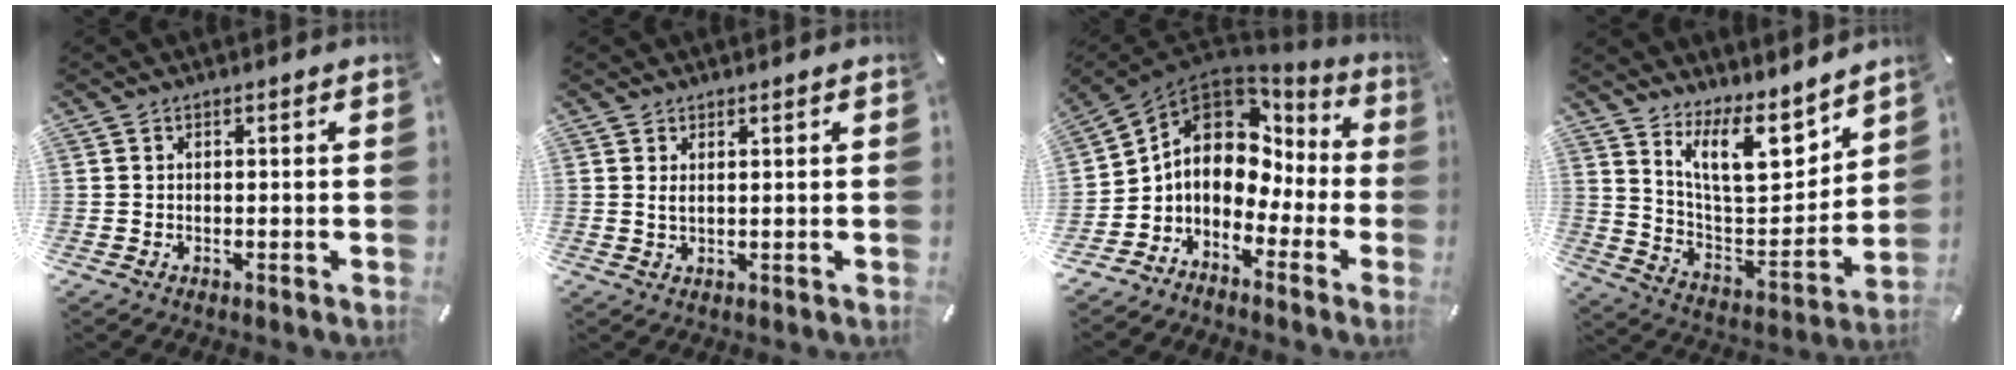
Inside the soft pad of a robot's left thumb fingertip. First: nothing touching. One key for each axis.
{"total": 1.6, "fx": 0.8, "fy": 0.4, "fz": 1.3, "tx": -0.027, "ty": 0.000, "tz": 0.014}
{"total": 10.3, "fx": 1.2, "fy": 8.5, "fz": 5.6, "tx": -0.112, "ty": -0.013, "tz": 0.018}
{"total": 16.1, "fx": 10.3, "fy": 7.6, "fz": 9.8, "tx": -0.155, "ty": -0.062, "tz": 0.182}